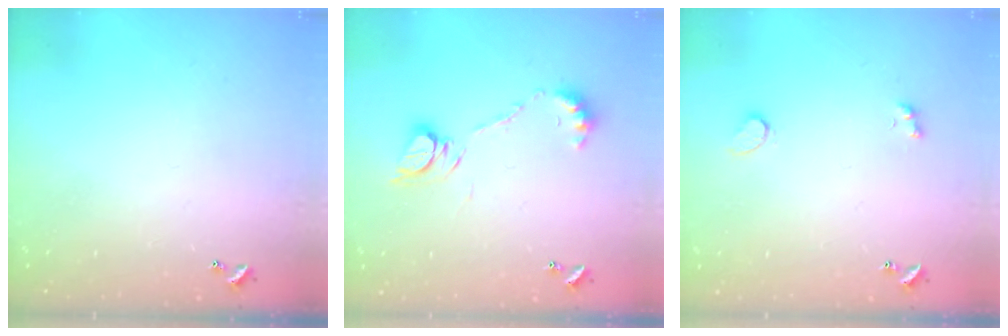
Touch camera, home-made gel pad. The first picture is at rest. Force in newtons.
{"total": 9.7, "press": 9.6, "slide": 0.9}
{"total": 3.9, "press": 3.8, "slide": 1.1}